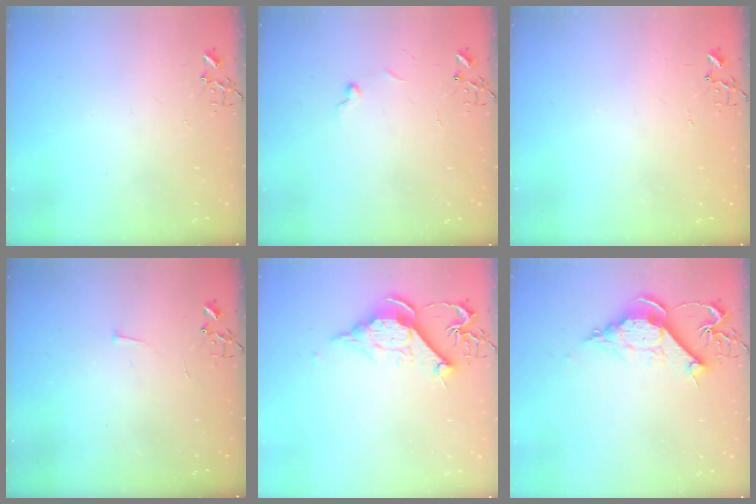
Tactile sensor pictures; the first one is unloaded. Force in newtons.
{"total": 5.0, "press": 5.0, "slide": 0.7}
{"total": 1.5, "press": 1.5, "slide": 0.3}
{"total": 3.0, "press": 2.9, "slide": 0.3}
{"total": 12.3, "press": 12.2, "slide": 1.3}
{"total": 11.2, "press": 11.2, "slide": 1.0}